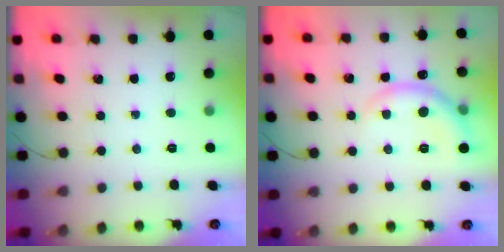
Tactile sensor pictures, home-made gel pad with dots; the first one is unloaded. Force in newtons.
{"total": 6.7, "press": 6.7, "slide": 0.8}